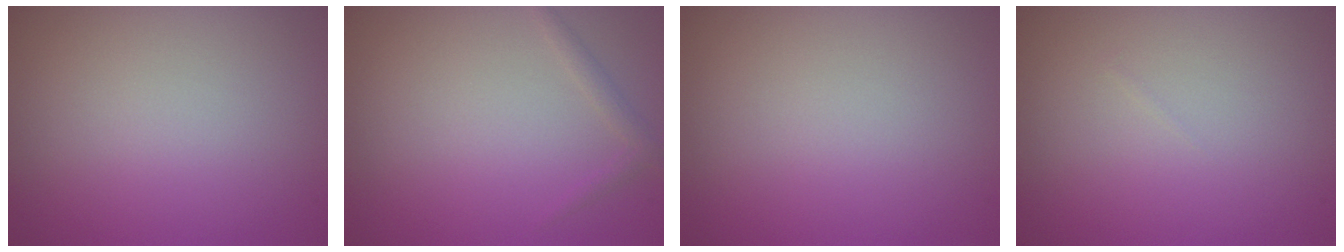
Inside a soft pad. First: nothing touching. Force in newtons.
{"total": 1.0, "press": 1.0, "slide": 0.0}
{"total": 0.0}
{"total": 0.0}